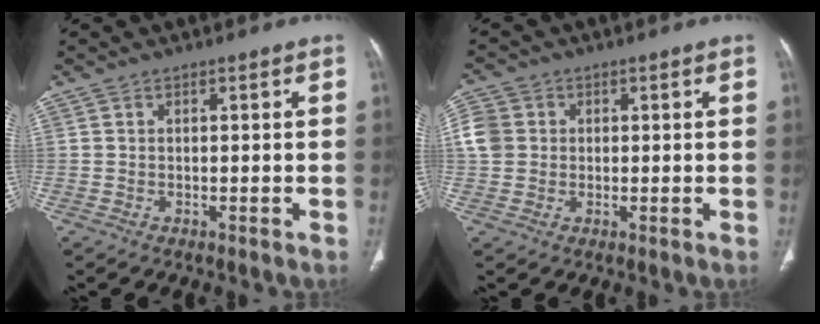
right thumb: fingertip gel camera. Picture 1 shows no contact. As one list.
[{"total": 6.2, "force": [0.4, 5.7, 2.5], "torque": [-0.044, 0.015, 0.006]}]